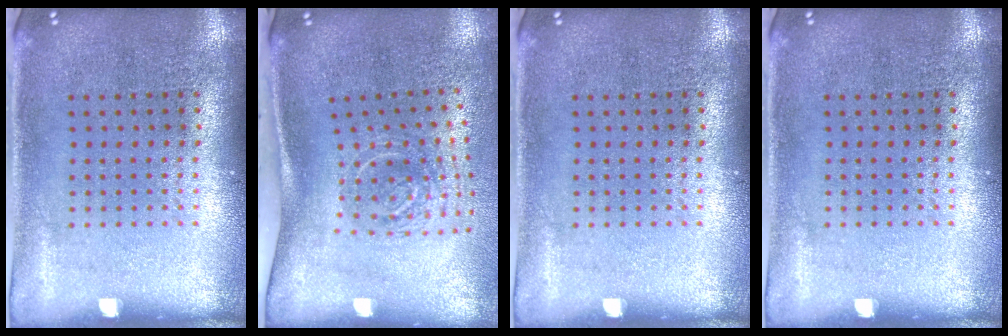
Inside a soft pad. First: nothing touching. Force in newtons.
{"total": 2.0, "press": 1.3, "slide": 1.5}
{"total": 0.0}
{"total": 0.0}